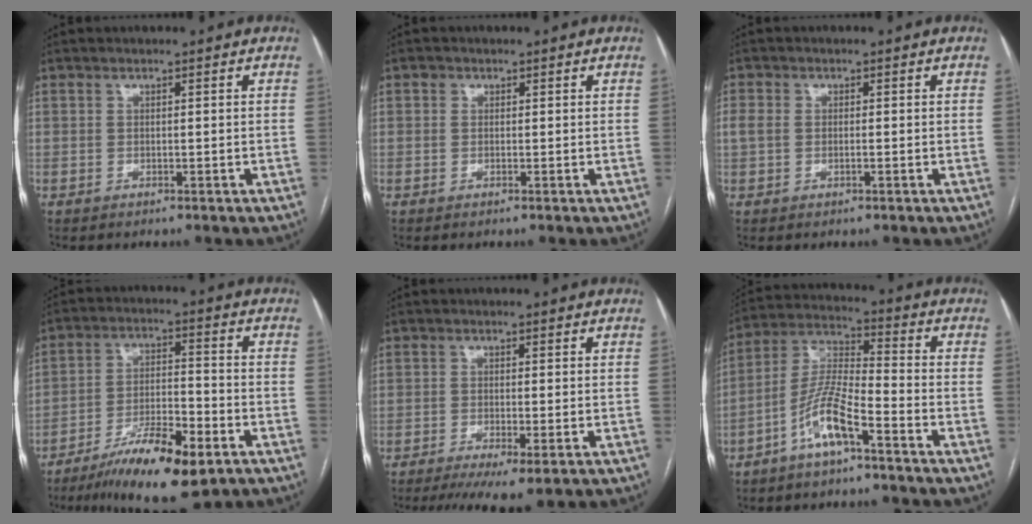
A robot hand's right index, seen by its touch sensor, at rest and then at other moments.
{"total": 0.8, "force": [0.1, 0.7, 0.2], "torque": [-0.002, 0.002, -0.002]}
{"total": 2.5, "force": [-0.1, 1.7, 1.9], "torque": [-0.054, 0.014, 0.000]}
{"total": 13.6, "force": [-8.3, 2.7, 10.5], "torque": [-0.183, -0.016, -0.137]}
{"total": 6.8, "force": [-4.3, 0.9, 5.2], "torque": [-0.080, -0.015, -0.070]}
{"total": 9.2, "force": [-5.4, 1.5, 7.4], "torque": [-0.163, 0.006, -0.107]}